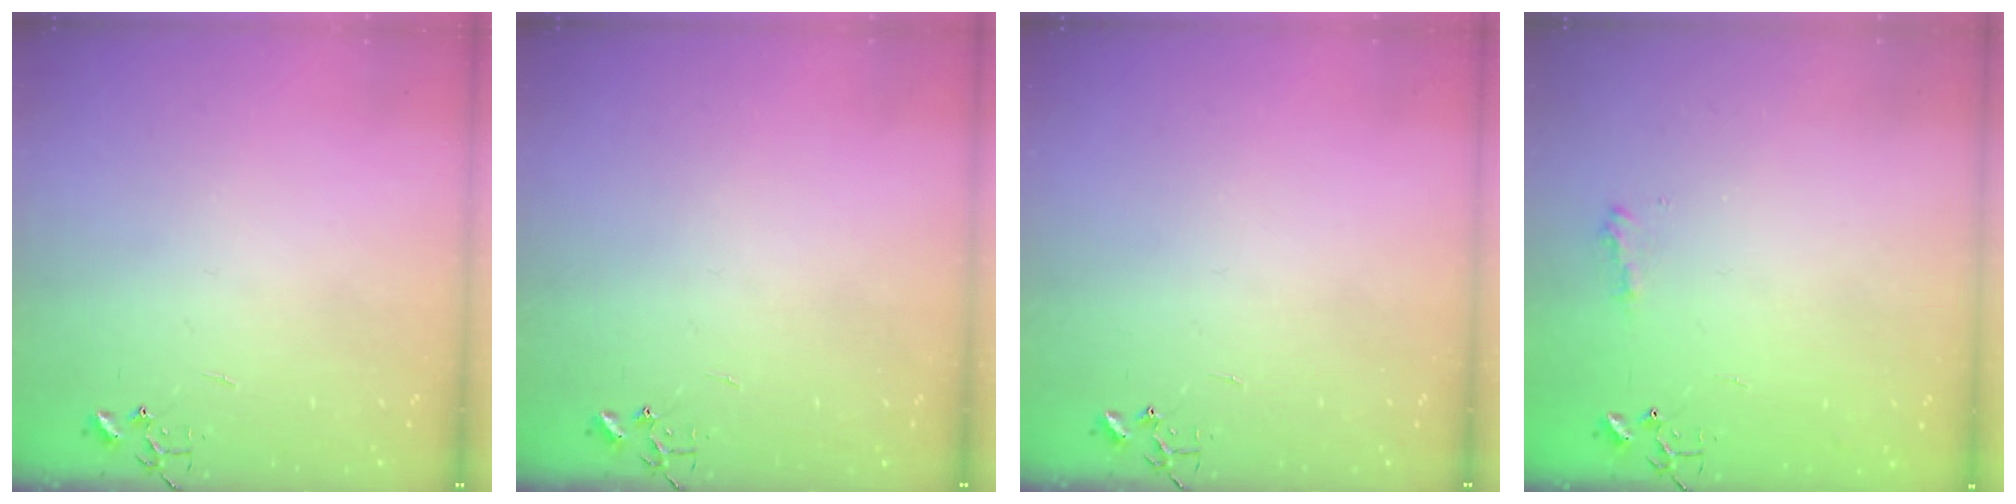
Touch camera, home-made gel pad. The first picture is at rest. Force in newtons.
{"total": 0.0}
{"total": 0.0}
{"total": 7.8, "press": 7.8, "slide": 0.3}